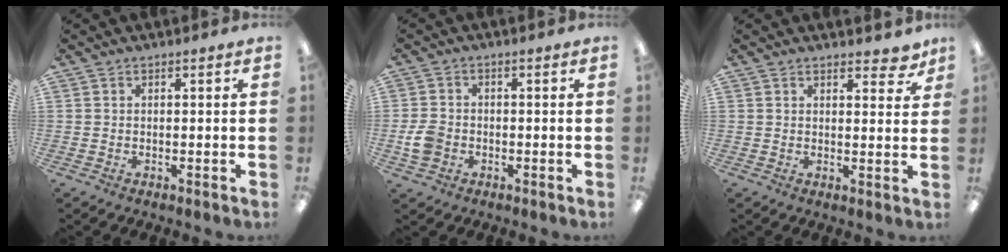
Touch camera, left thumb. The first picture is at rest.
{"total": 5.1, "force": [-1.5, 4.2, 2.6], "torque": [-0.054, 0.008, -0.026]}
{"total": 4.3, "force": [3.4, 1.8, 2.0], "torque": [-0.012, -0.019, 0.056]}